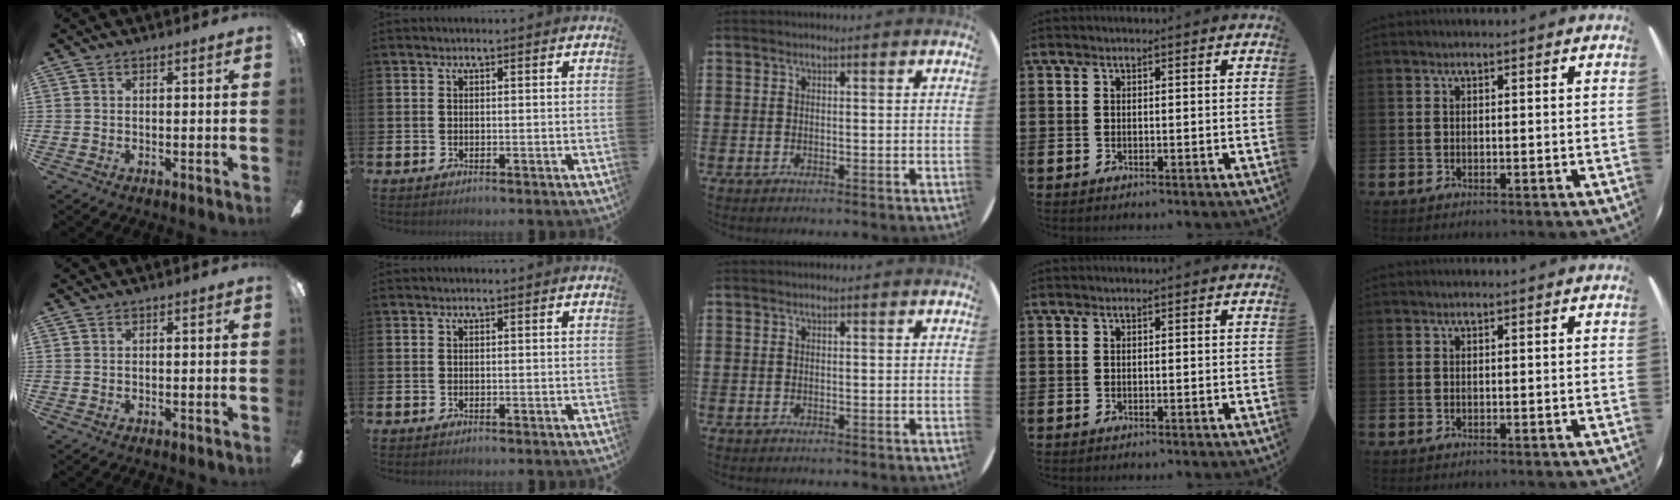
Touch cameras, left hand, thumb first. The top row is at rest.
{}